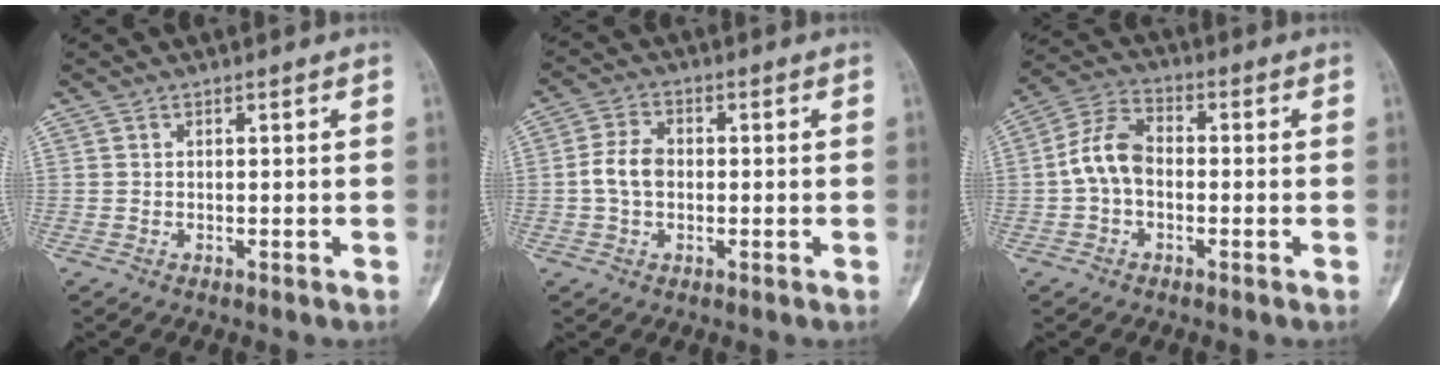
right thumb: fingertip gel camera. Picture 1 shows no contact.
{"total": 5.5, "force": [-0.4, 3.8, 3.9], "torque": [-0.074, 0.016, -0.012]}
{"total": 8.1, "force": [-0.9, 5.4, 5.9], "torque": [-0.109, 0.028, -0.029]}